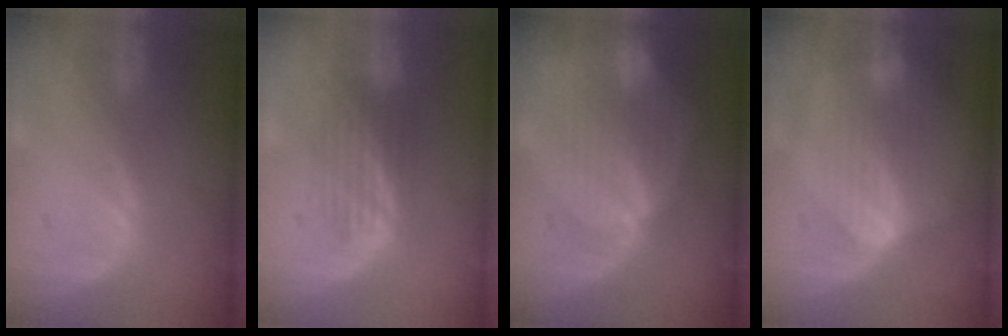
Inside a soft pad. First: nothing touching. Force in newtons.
{"total": 4.3, "press": 4.3, "slide": 0.2}
{"total": 8.3, "press": 8.1, "slide": 2.0}
{"total": 7.2, "press": 6.4, "slide": 3.1}